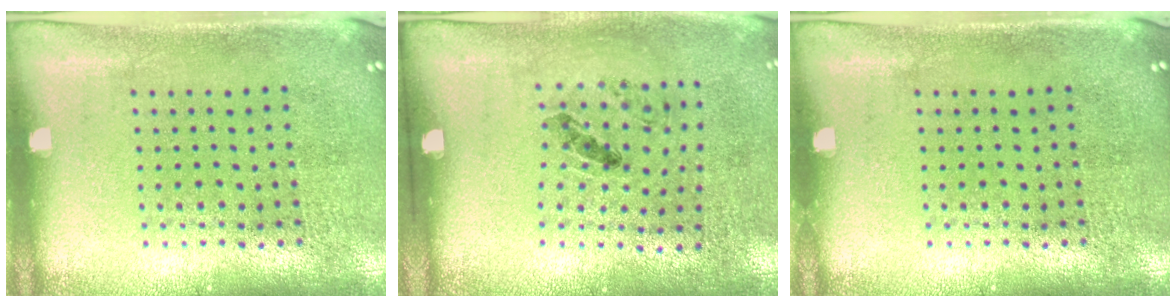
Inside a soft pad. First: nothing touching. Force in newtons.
{"total": 1.2, "press": 0.7, "slide": 1.0}
{"total": 0.0}